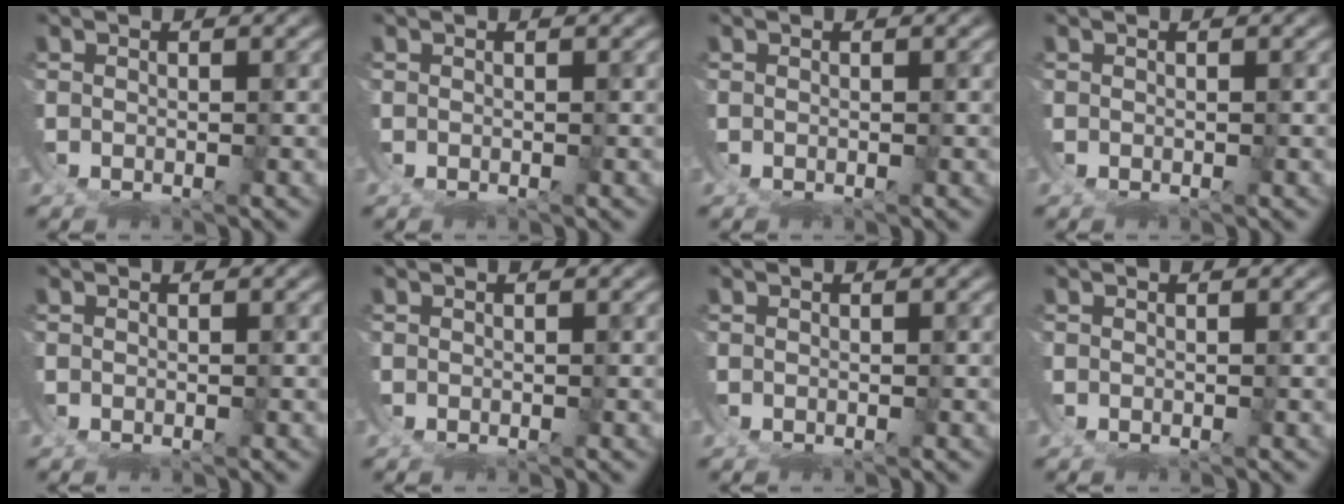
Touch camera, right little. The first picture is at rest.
{"total": 0.0}
{"total": 0.0}
{"total": 0.0}
{"total": 0.0}
{"total": 0.0}
{"total": 0.0}
{"total": 0.0}